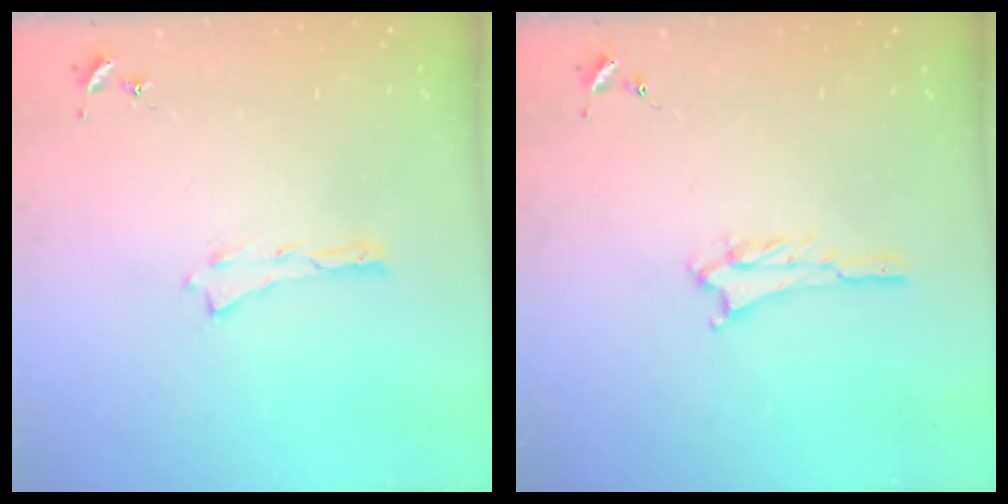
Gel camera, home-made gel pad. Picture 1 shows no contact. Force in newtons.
{"total": 1.5, "press": 1.5, "slide": 0.3}